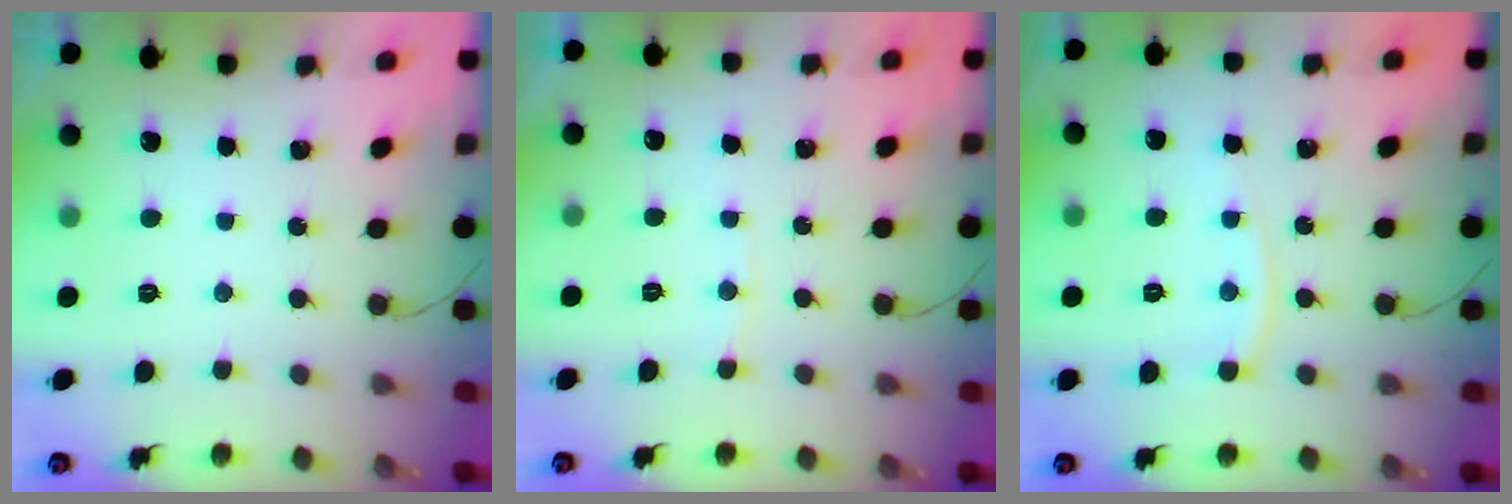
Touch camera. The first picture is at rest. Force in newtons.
{"total": 2.9, "press": 2.9, "slide": 0.3}
{"total": 4.7, "press": 4.6, "slide": 0.7}